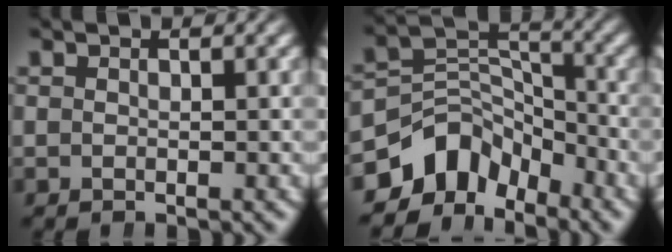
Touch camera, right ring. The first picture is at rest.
{"total": 9.7, "force": [-4.2, 7.3, 4.8], "torque": [-0.073, -0.020, -0.070]}